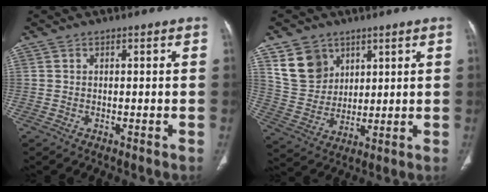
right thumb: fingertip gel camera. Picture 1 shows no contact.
{"total": 10.2, "force": [5.5, 7.8, 3.5], "torque": [-0.041, -0.022, 0.122]}